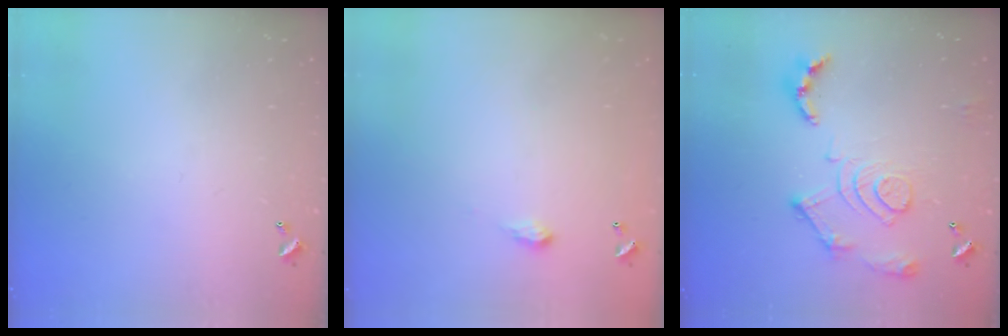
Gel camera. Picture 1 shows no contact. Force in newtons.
{"total": 2.0, "press": 2.0, "slide": 0.3}
{"total": 16.8, "press": 16.7, "slide": 1.6}